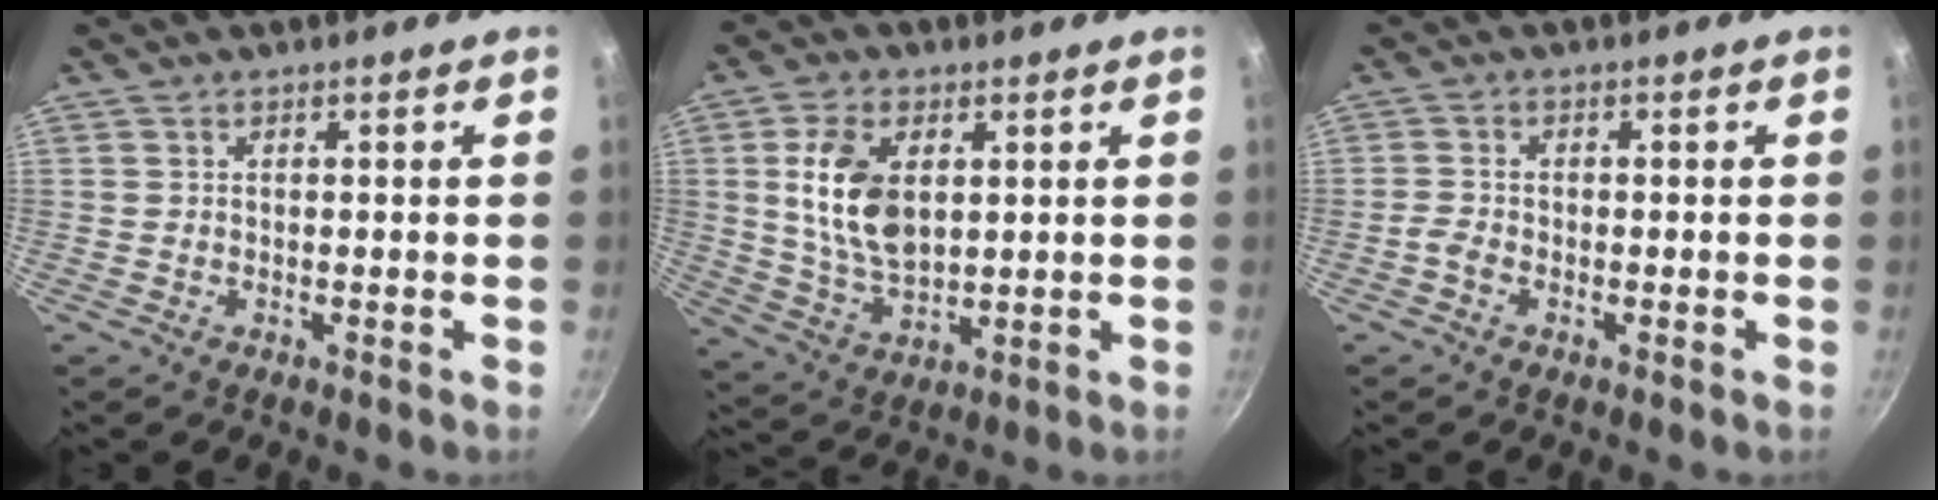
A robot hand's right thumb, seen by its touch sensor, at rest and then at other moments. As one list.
[{"total": 12.3, "force": [2.6, 7.3, 9.6], "torque": [-0.170, -0.013, 0.055]}, {"total": 2.0, "force": [-1.0, 1.2, 1.2], "torque": [-0.027, 0.010, -0.023]}]